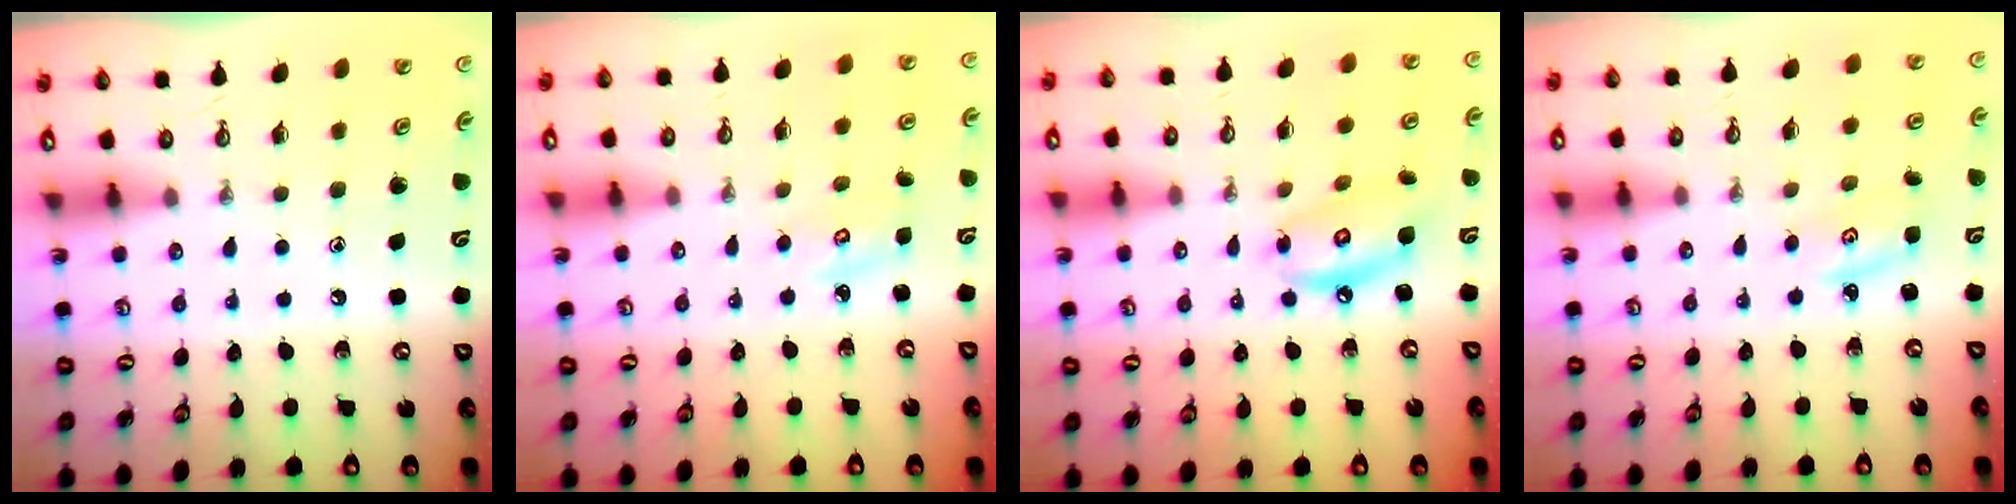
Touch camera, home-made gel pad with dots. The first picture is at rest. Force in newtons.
{"total": 3.8, "press": 3.8, "slide": 0.4}
{"total": 10.1, "press": 10.1, "slide": 0.8}
{"total": 2.3, "press": 2.3, "slide": 0.3}